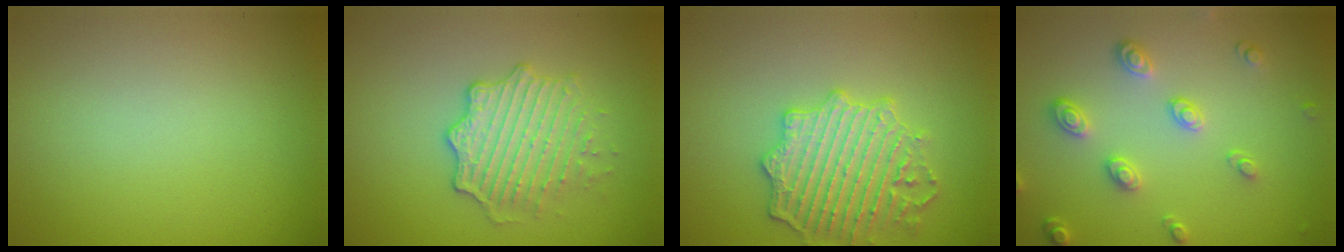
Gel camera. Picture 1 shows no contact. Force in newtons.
{"total": 4.5, "press": 3.2, "slide": 3.2}
{"total": 4.6, "press": 4.4, "slide": 1.3}
{"total": 3.4, "press": 2.8, "slide": 1.9}